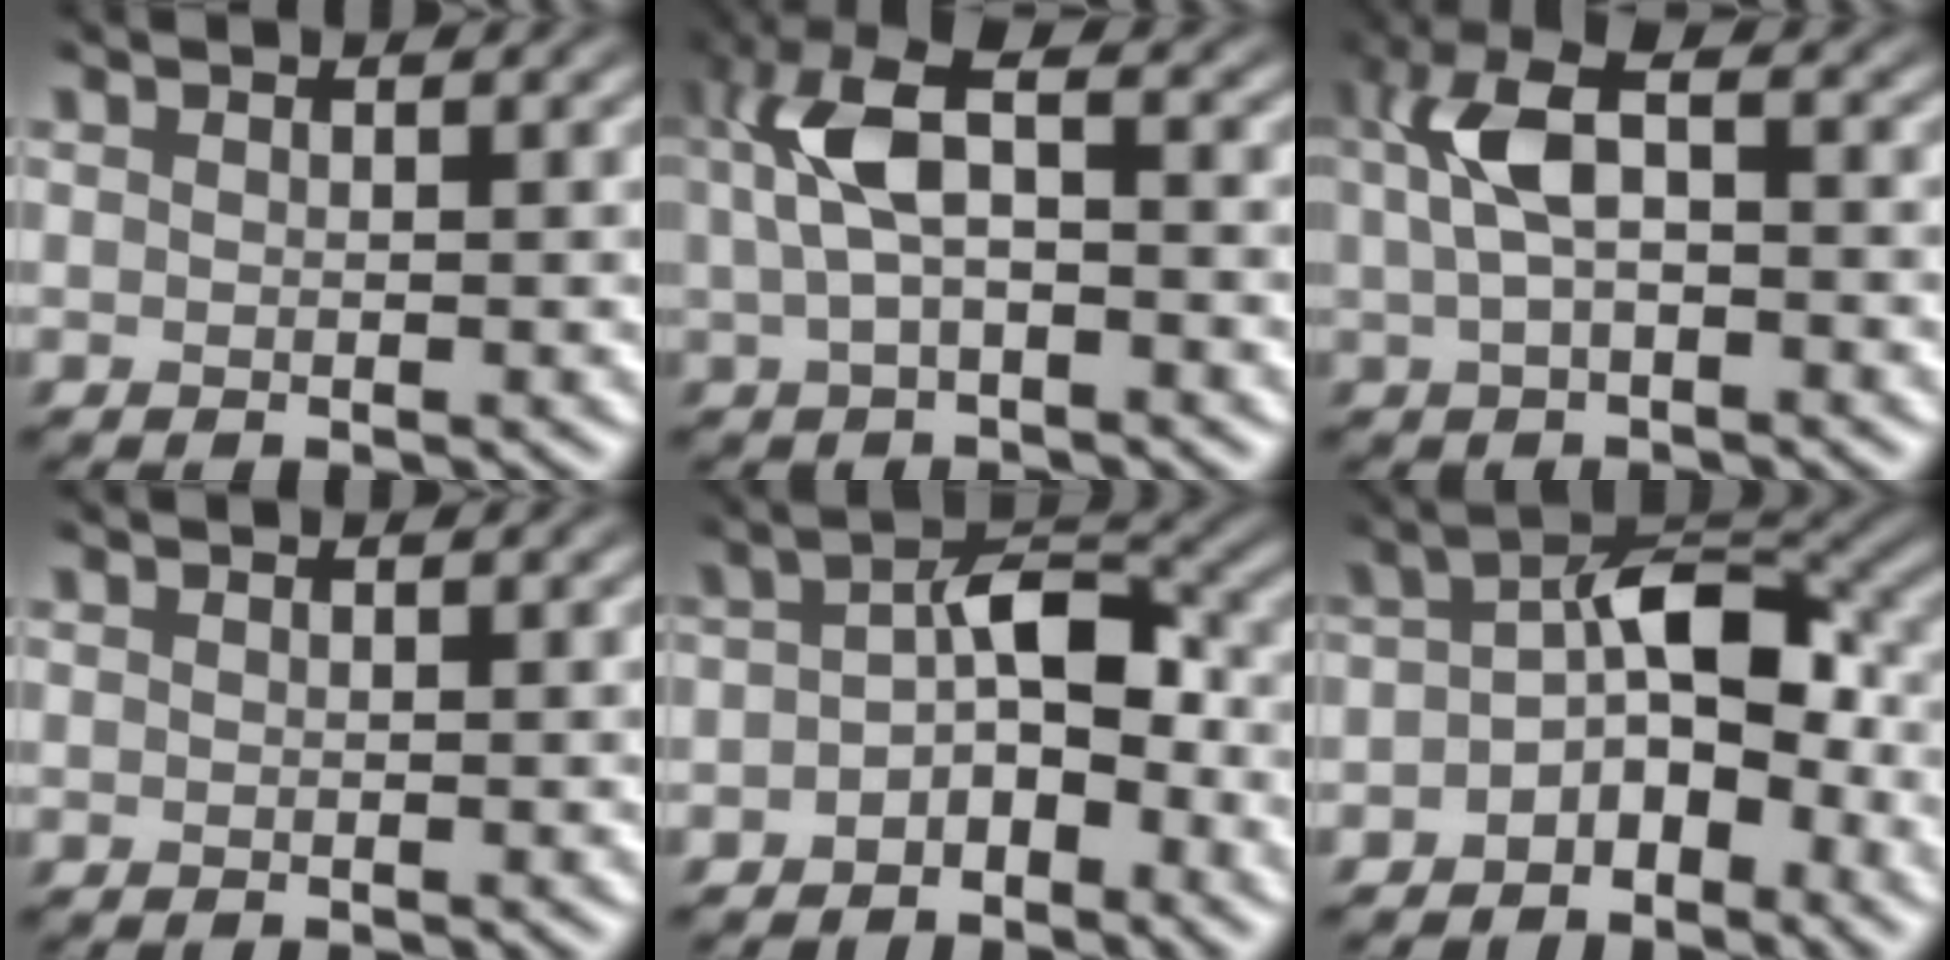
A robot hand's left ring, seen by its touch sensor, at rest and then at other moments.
{"total": 5.4, "force": [-0.1, 2.5, 4.8], "torque": [-0.117, 0.007, 0.002]}
{"total": 4.8, "force": [-0.1, 2.3, 4.2], "torque": [-0.100, 0.007, 0.004]}
{"total": 0.0}
{"total": 4.1, "force": [-2.8, 2.0, 2.4], "torque": [-0.041, 0.005, -0.044]}
{"total": 5.2, "force": [-3.1, 2.7, 3.2], "torque": [-0.046, 0.010, -0.055]}